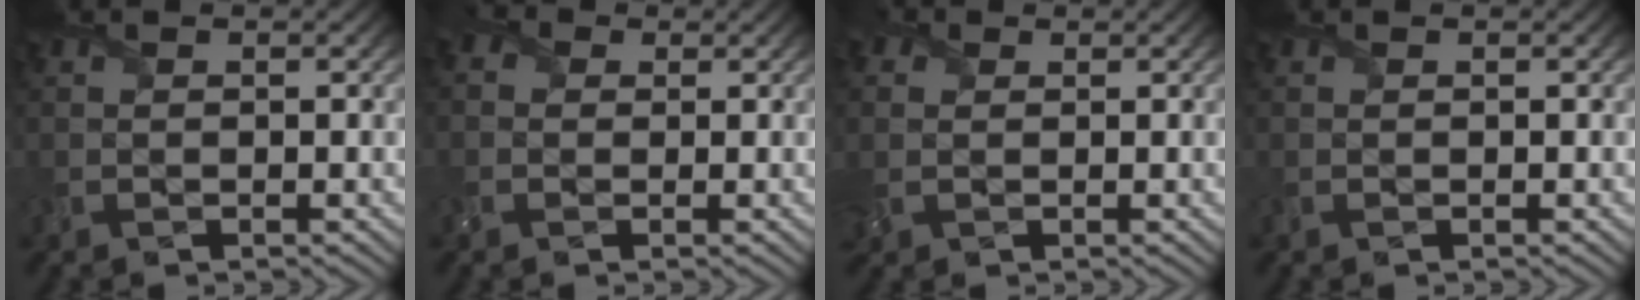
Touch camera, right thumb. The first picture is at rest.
{"total": 2.4, "force": [0.0, 2.2, 1.0], "torque": [-0.031, 0.003, -0.008]}
{"total": 3.3, "force": [0.5, 2.8, 1.7], "torque": [-0.065, 0.002, 0.012]}
{"total": 0.0}